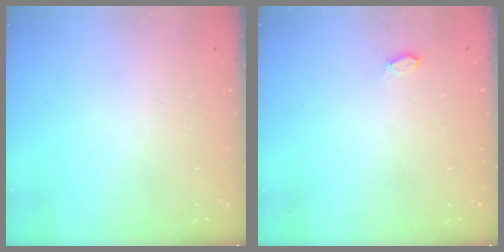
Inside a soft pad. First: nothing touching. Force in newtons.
{"total": 2.9, "press": 2.7, "slide": 1.1}